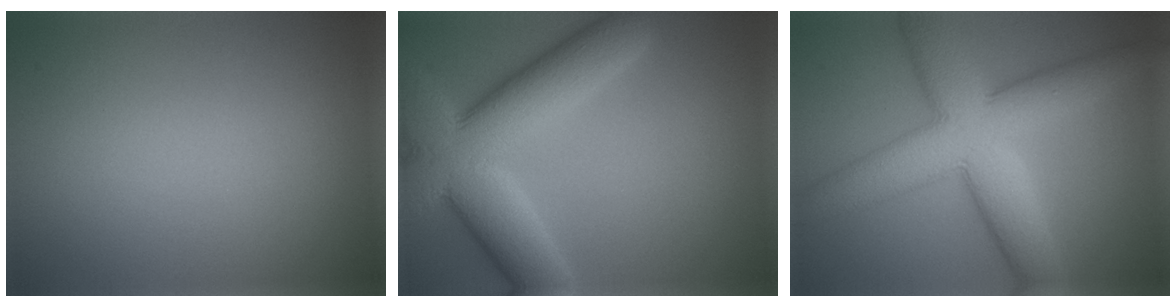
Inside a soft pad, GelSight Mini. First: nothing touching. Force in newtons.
{"total": 11.4, "press": 11.4, "slide": 1.0}
{"total": 10.2, "press": 10.2, "slide": 0.2}